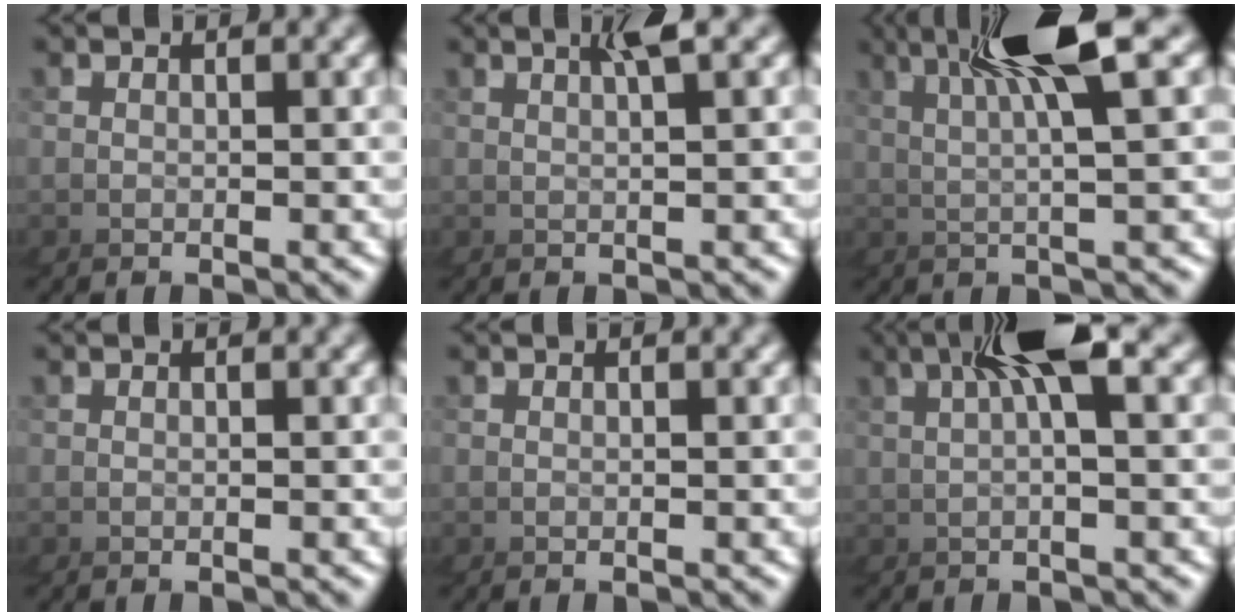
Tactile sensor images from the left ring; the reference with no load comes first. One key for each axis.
{"total": 2.3, "fx": 0.9, "fy": -2.2, "fz": 0.1, "tx": -0.021, "ty": 0.016, "tz": 0.015}
{"total": 7.3, "fx": 4.1, "fy": 0.1, "fz": 6.0, "tx": -0.121, "ty": 0.030, "tz": 0.058}
{"total": 0.0}
{"total": 0.0}
{"total": 4.7, "fx": 1.5, "fy": -0.8, "fz": 4.4, "tx": -0.098, "ty": 0.027, "tz": 0.019}